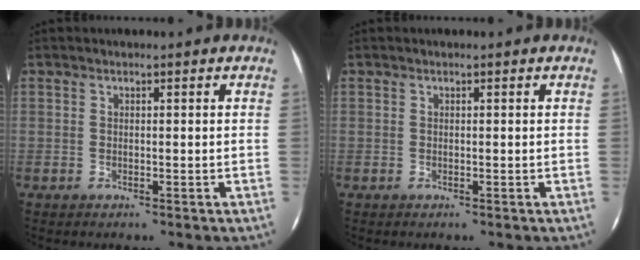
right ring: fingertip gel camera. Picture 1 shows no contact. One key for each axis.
{"total": 0.0}